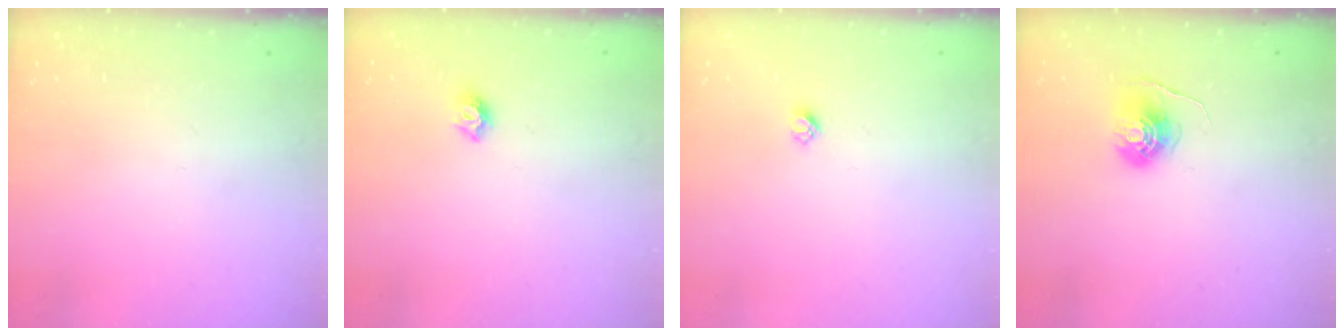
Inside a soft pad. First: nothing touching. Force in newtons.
{"total": 6.0, "press": 5.9, "slide": 0.7}
{"total": 2.4, "press": 2.4, "slide": 0.2}
{"total": 6.7, "press": 6.7, "slide": 0.3}